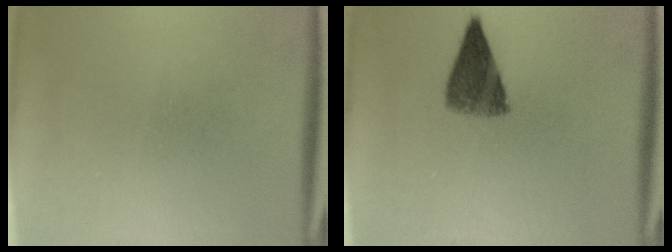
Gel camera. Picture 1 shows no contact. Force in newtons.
{"total": 6.7}